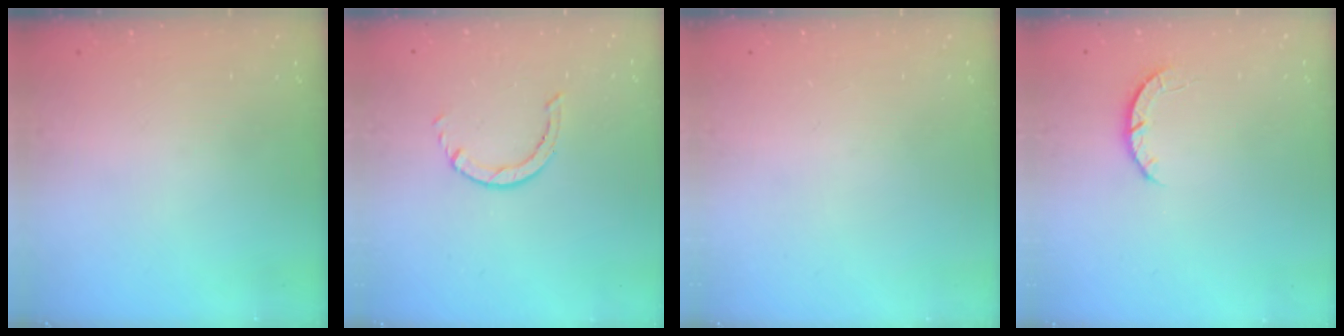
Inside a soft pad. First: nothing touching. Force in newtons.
{"total": 0.6, "press": 0.6, "slide": 0.1}
{"total": 0.0}
{"total": 2.7, "press": 2.6, "slide": 0.4}